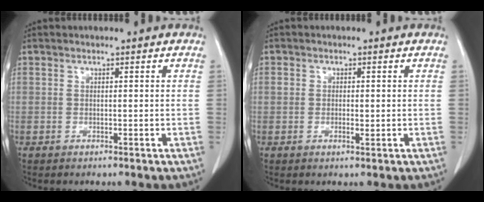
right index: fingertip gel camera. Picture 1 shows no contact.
{"total": 2.0, "force": [-0.1, 1.1, 1.6], "torque": [-0.028, 0.000, 0.000]}